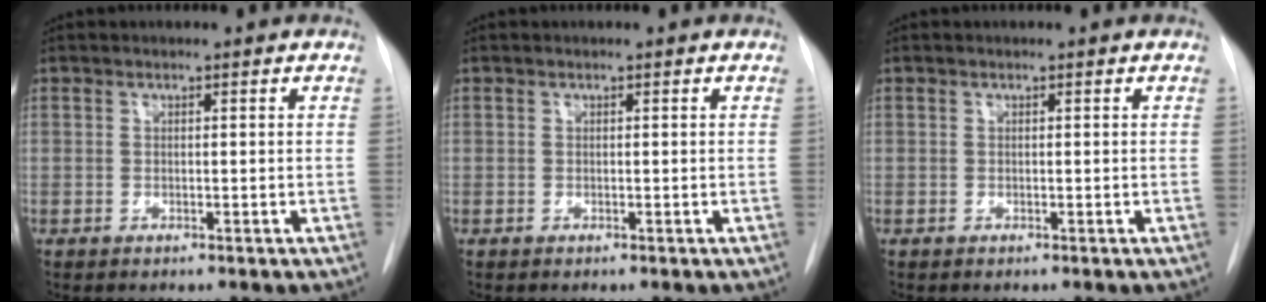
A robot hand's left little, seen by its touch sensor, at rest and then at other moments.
{"total": 0.0}
{"total": 0.0}